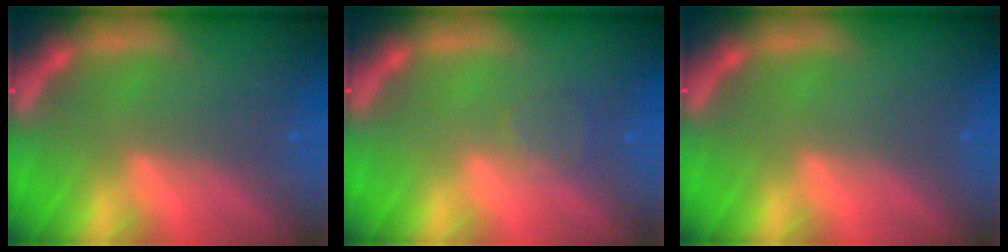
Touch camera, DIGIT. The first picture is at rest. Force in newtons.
{"total": 1.5}
{"total": 0.0}